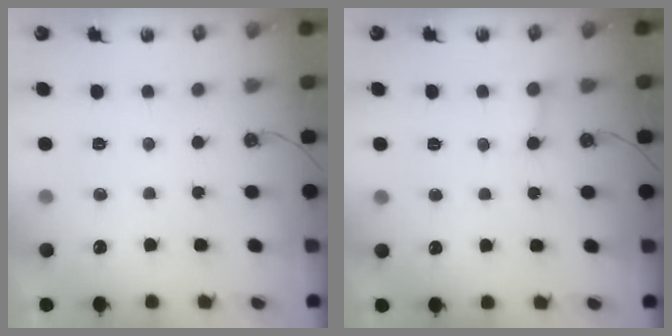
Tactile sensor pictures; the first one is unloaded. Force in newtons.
{"total": 3.7, "press": 3.7, "slide": 0.3}